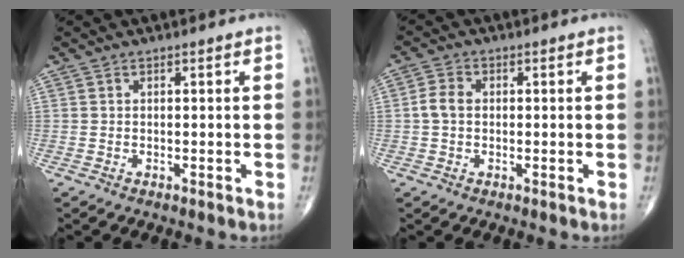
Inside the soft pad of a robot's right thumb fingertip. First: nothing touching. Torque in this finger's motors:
{"motor_torque": [-0.03, 0.21, 0.13, -0.02, 0.03]}